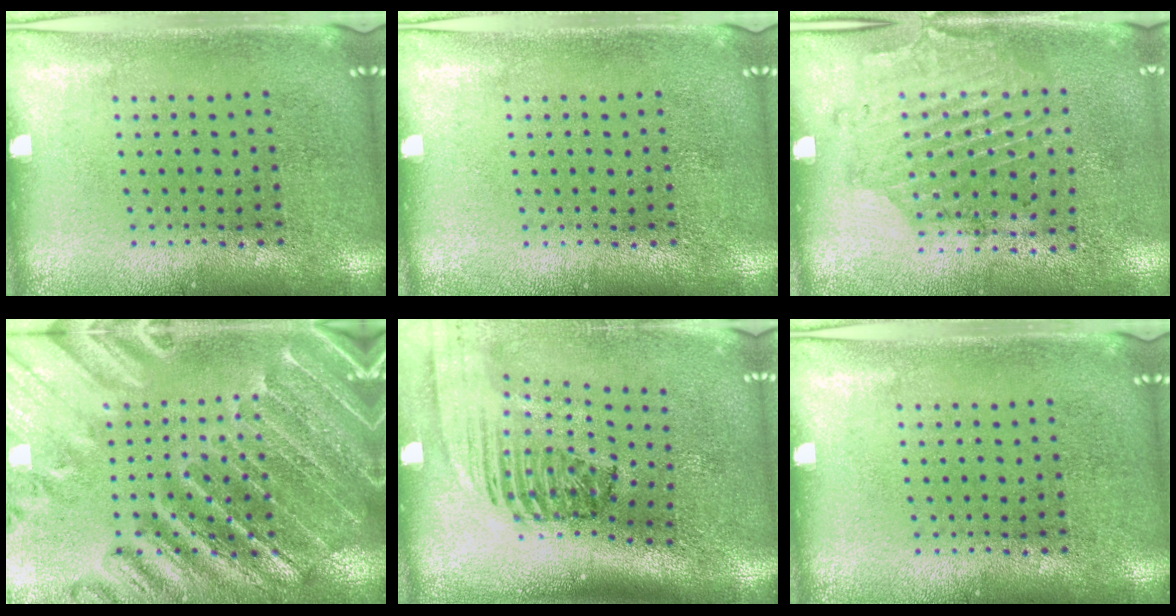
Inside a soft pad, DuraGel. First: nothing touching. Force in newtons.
{"total": 0.0}
{"total": 1.7, "press": 1.2, "slide": 1.2}
{"total": 3.0, "press": 2.9, "slide": 0.4}
{"total": 2.3, "press": 1.6, "slide": 1.7}
{"total": 0.0}